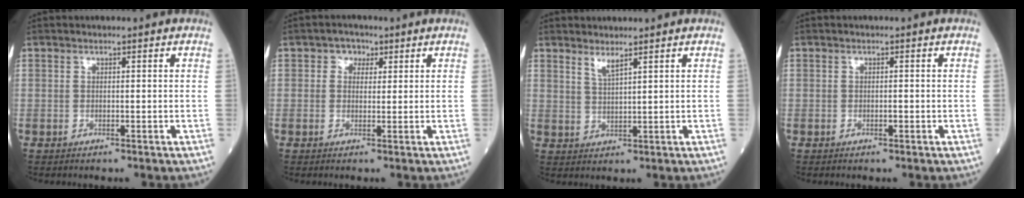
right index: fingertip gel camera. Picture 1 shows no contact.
{"total": 2.2, "force": [0.9, 1.8, 0.8], "torque": [-0.009, 0.007, 0.007]}
{"total": 2.4, "force": [2.0, -0.1, 1.3], "torque": [-0.031, -0.011, 0.047]}
{"total": 0.7, "force": [-0.3, 0.2, 0.6], "torque": [-0.009, 0.001, -0.004]}